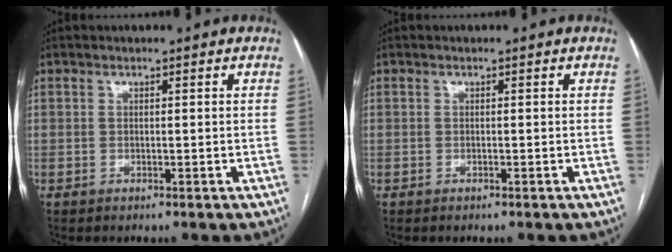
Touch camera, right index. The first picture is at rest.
{"total": 0.0}